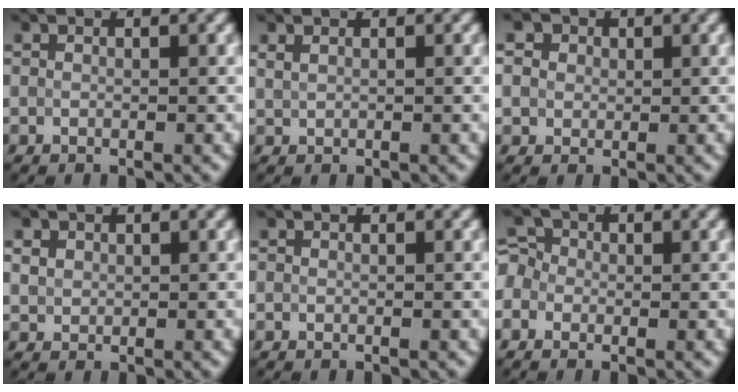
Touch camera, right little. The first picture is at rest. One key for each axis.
{"total": 0.7, "fx": 0.6, "fy": 0.3, "fz": 0.3, "tx": -0.012, "ty": 0.002, "tz": 0.015}
{"total": 4.9, "fx": 2.0, "fy": 3.8, "fz": 2.4, "tx": -0.048, "ty": 0.025, "tz": 0.004}
{"total": 1.3, "fx": 0.6, "fy": 1.1, "fz": 0.4, "tx": -0.005, "ty": -0.001, "tz": 0.012}
{"total": 0.0}
{"total": 2.8, "fx": -0.1, "fy": 2.6, "fz": 1.1, "tx": -0.010, "ty": 0.019, "tz": -0.028}